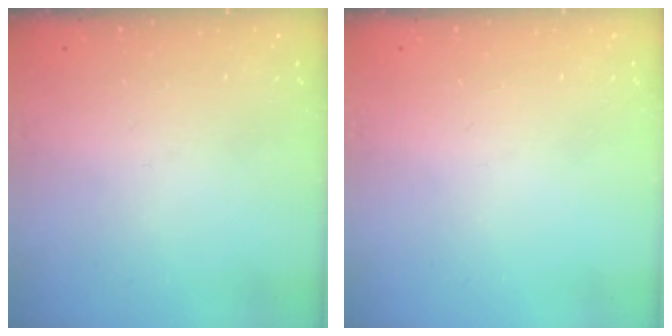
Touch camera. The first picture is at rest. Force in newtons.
{"total": 0.0}